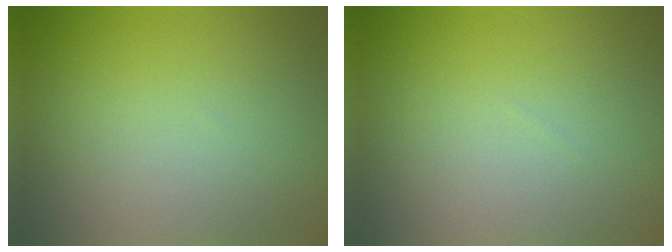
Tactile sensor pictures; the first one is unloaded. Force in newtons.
{"total": 0.0}